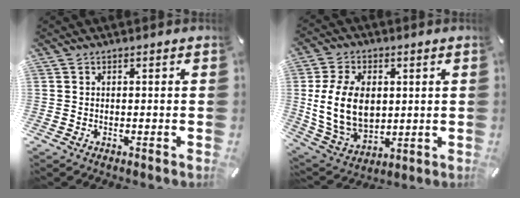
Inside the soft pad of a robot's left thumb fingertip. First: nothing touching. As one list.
[{"total": 15.3, "force": [1.6, 11.2, 10.4], "torque": [-0.231, 0.005, 0.030]}]